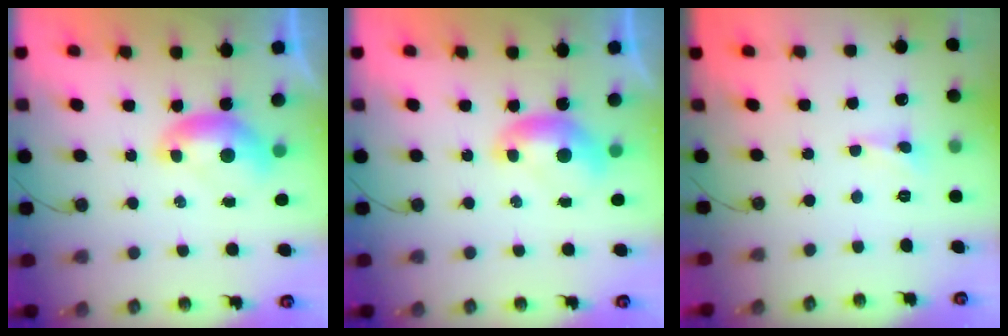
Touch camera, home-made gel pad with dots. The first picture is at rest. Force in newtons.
{"total": 0.0}
{"total": 0.8, "press": 0.8, "slide": 0.2}